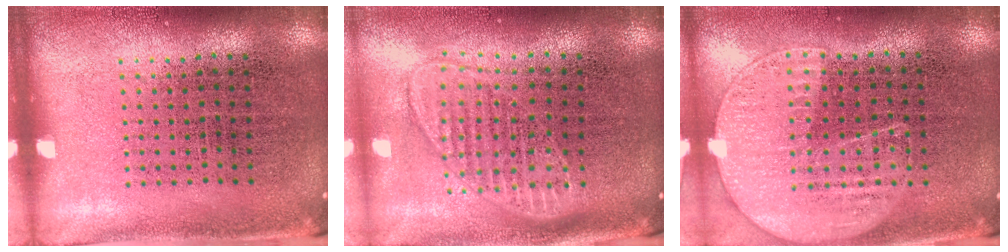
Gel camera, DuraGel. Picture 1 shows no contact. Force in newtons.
{"total": 1.8, "press": 1.5, "slide": 1.0}
{"total": 1.1, "press": 1.0, "slide": 0.4}